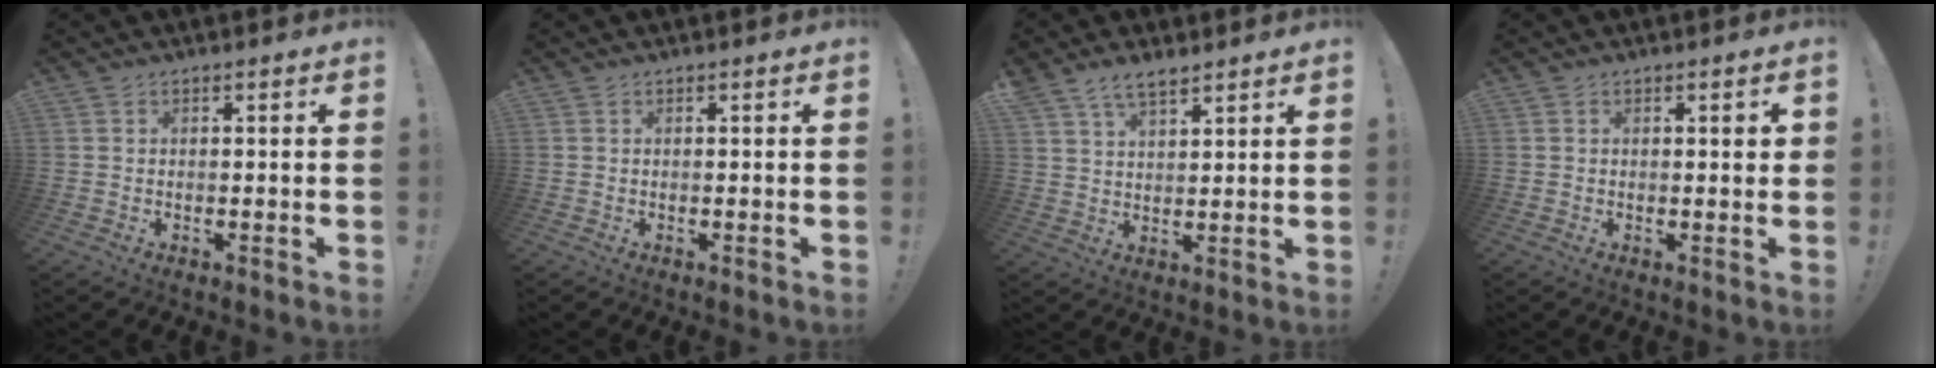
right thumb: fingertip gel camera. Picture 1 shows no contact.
{"total": 0.0}
{"total": 5.9, "force": [4.6, 2.4, 2.8], "torque": [-0.050, -0.022, 0.087]}
{"total": 1.2, "force": [0.4, 0.3, 1.1], "torque": [-0.014, -0.001, 0.004]}